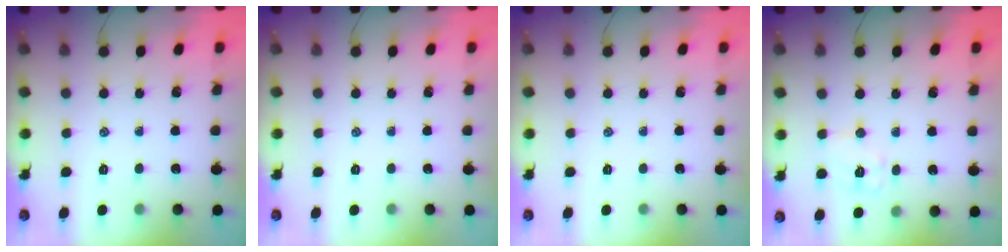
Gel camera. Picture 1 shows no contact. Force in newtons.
{"total": 0.0}
{"total": 0.0}
{"total": 7.0, "press": 7.0, "slide": 0.6}